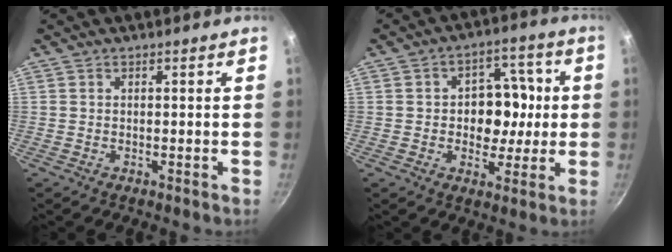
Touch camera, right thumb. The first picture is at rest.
{"total": 10.6, "force": [0.1, 8.1, 6.7], "torque": [-0.043, 0.011, -0.004]}